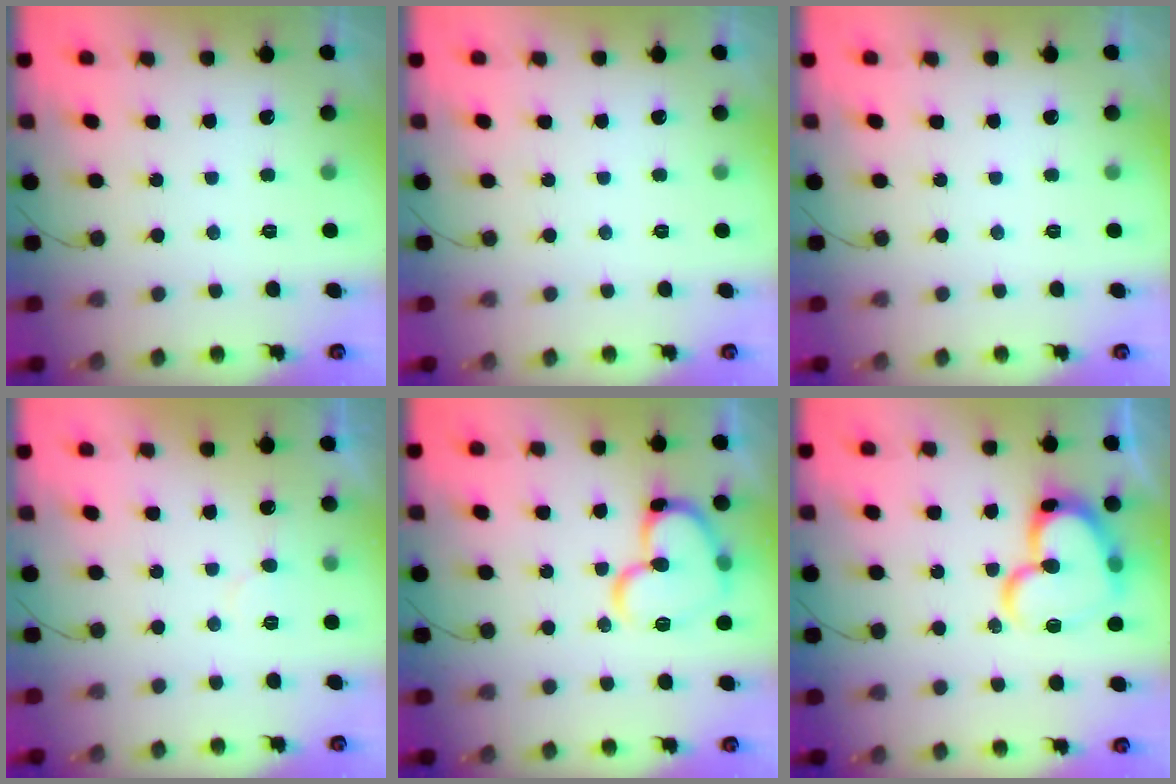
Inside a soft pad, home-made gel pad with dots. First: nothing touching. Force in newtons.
{"total": 0.0}
{"total": 0.0}
{"total": 5.5, "press": 5.5, "slide": 0.3}
{"total": 16.1, "press": 16.0, "slide": 1.8}
{"total": 19.1, "press": 19.0, "slide": 2.0}